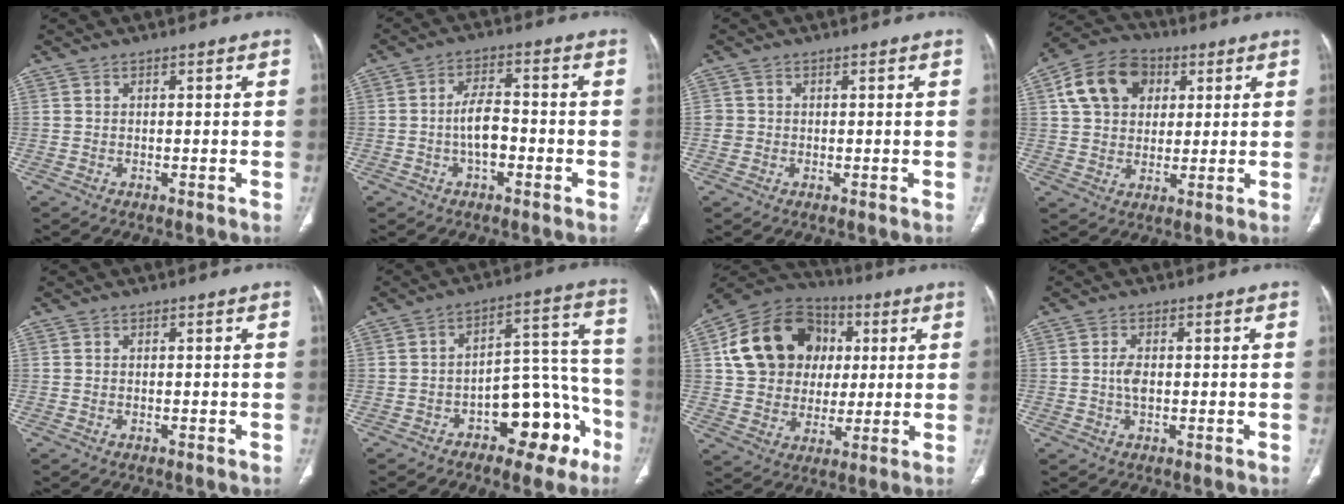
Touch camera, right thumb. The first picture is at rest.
{"total": 5.9, "force": [-1.6, 3.1, 4.8], "torque": [-0.080, 0.024, -0.032]}
{"total": 1.7, "force": [-0.1, 1.7, 0.3], "torque": [0.002, 0.006, -0.001]}
{"total": 13.2, "force": [4.2, 10.1, 7.4], "torque": [-0.113, 0.005, 0.066]}
{"total": 0.0}
{"total": 14.9, "force": [-7.5, 7.7, 10.3], "torque": [-0.086, 0.081, -0.105]}
{"total": 19.2, "force": [4.0, 15.9, 9.9], "torque": [-0.152, 0.021, 0.073]}
{"total": 2.7, "force": [-0.1, 1.6, 2.3], "torque": [-0.046, 0.003, -0.004]}